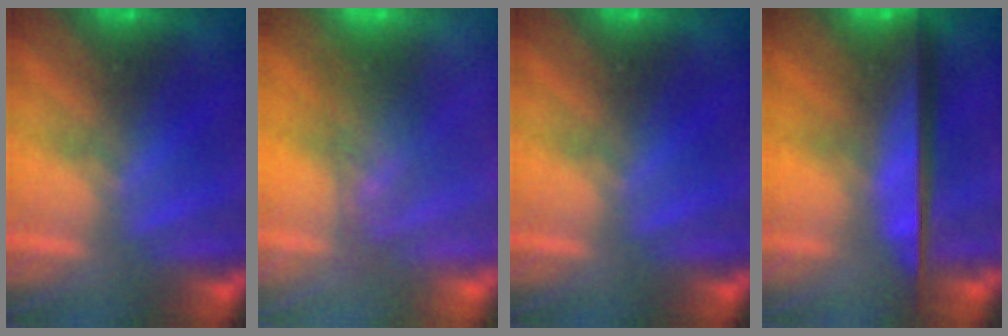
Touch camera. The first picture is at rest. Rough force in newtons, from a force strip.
{"total": 2.5}
{"total": 0.0}
{"total": 10.2}